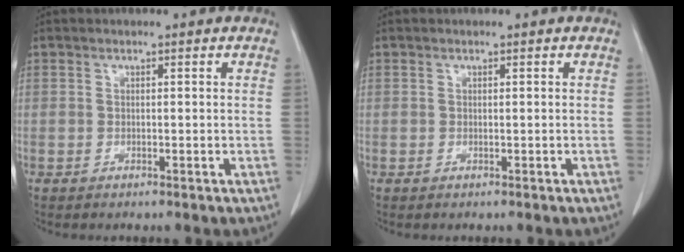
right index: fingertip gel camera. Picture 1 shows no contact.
{"total": 0.0}